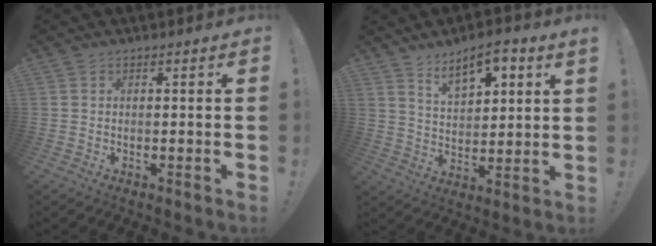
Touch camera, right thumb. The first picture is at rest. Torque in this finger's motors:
{"motor_torque": [0.52, 0.59, 0.70, 0.75, 0.16]}